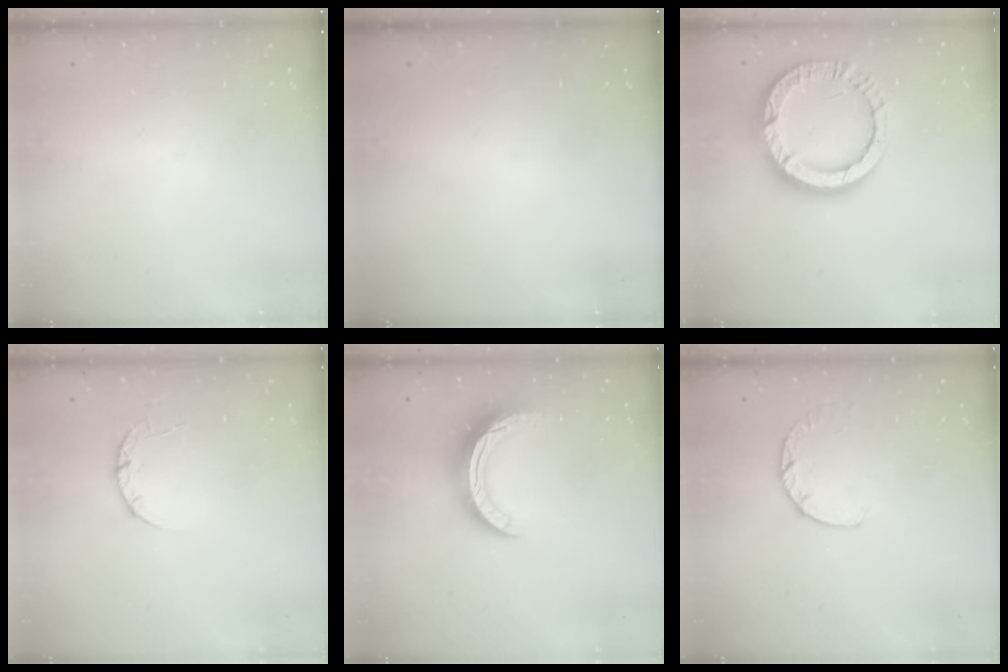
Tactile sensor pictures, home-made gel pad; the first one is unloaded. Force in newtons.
{"total": 0.0}
{"total": 14.0, "press": 14.0, "slide": 1.3}
{"total": 3.4, "press": 3.4, "slide": 0.4}
{"total": 11.8, "press": 11.8, "slide": 0.9}
{"total": 3.0, "press": 2.9, "slide": 0.4}